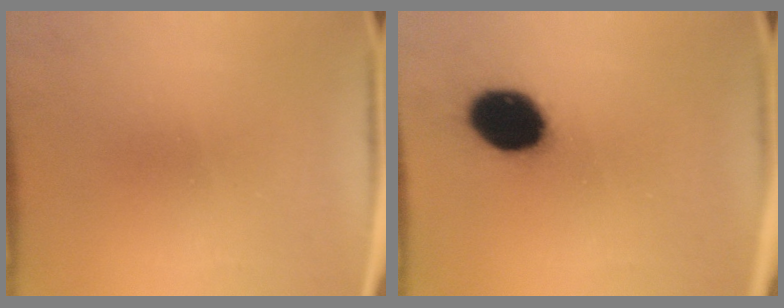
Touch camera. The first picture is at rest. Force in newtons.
{"total": 15.4}